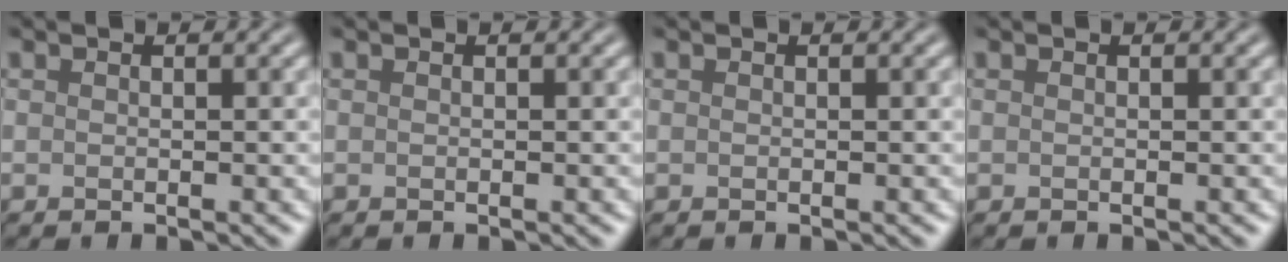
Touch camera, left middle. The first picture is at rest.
{"total": 0.0}
{"total": 0.0}
{"total": 0.0}